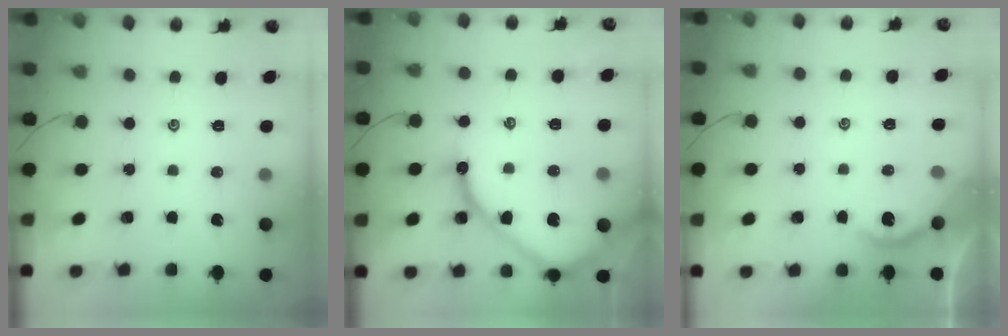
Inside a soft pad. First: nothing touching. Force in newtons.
{"total": 11.6, "press": 11.5, "slide": 1.0}
{"total": 2.2, "press": 2.2, "slide": 0.2}